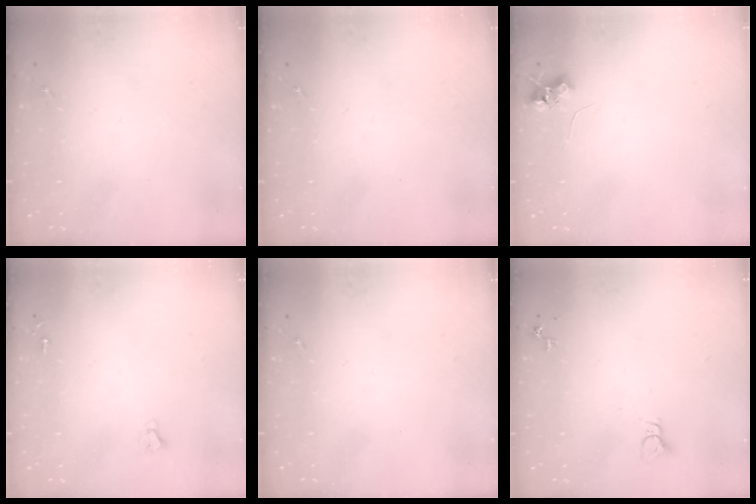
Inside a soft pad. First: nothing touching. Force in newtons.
{"total": 0.0}
{"total": 6.5, "press": 6.4, "slide": 0.9}
{"total": 2.0, "press": 2.0, "slide": 0.2}
{"total": 0.0}
{"total": 2.2, "press": 2.2, "slide": 0.1}